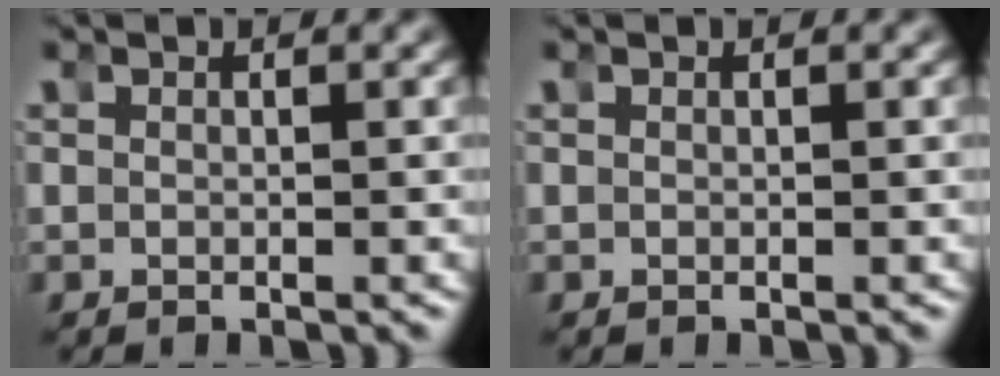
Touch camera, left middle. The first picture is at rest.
{"total": 0.0}